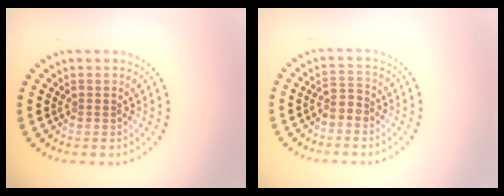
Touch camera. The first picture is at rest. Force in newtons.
{"total": 1.7, "press": 1.5, "slide": 0.9}